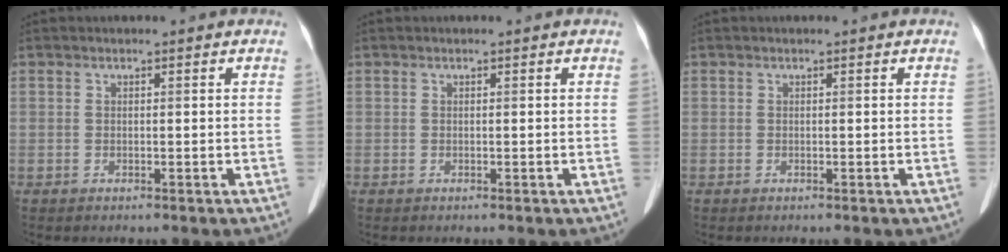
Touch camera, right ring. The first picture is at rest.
{"total": 0.0}
{"total": 0.0}